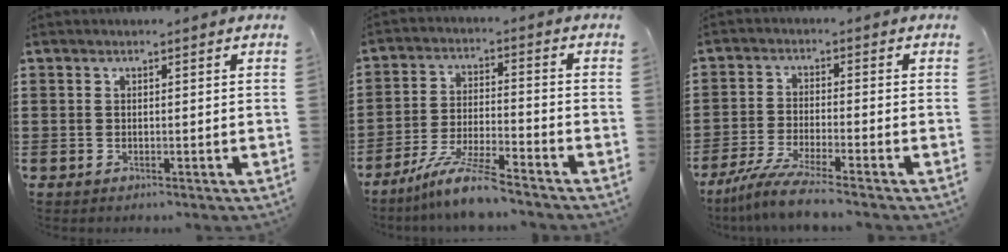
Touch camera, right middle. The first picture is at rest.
{"total": 8.4, "force": [-7.1, 0.1, 4.4], "torque": [-0.098, -0.011, -0.140]}
{"total": 6.0, "force": [-5.1, -0.2, 3.2], "torque": [-0.078, -0.021, -0.102]}